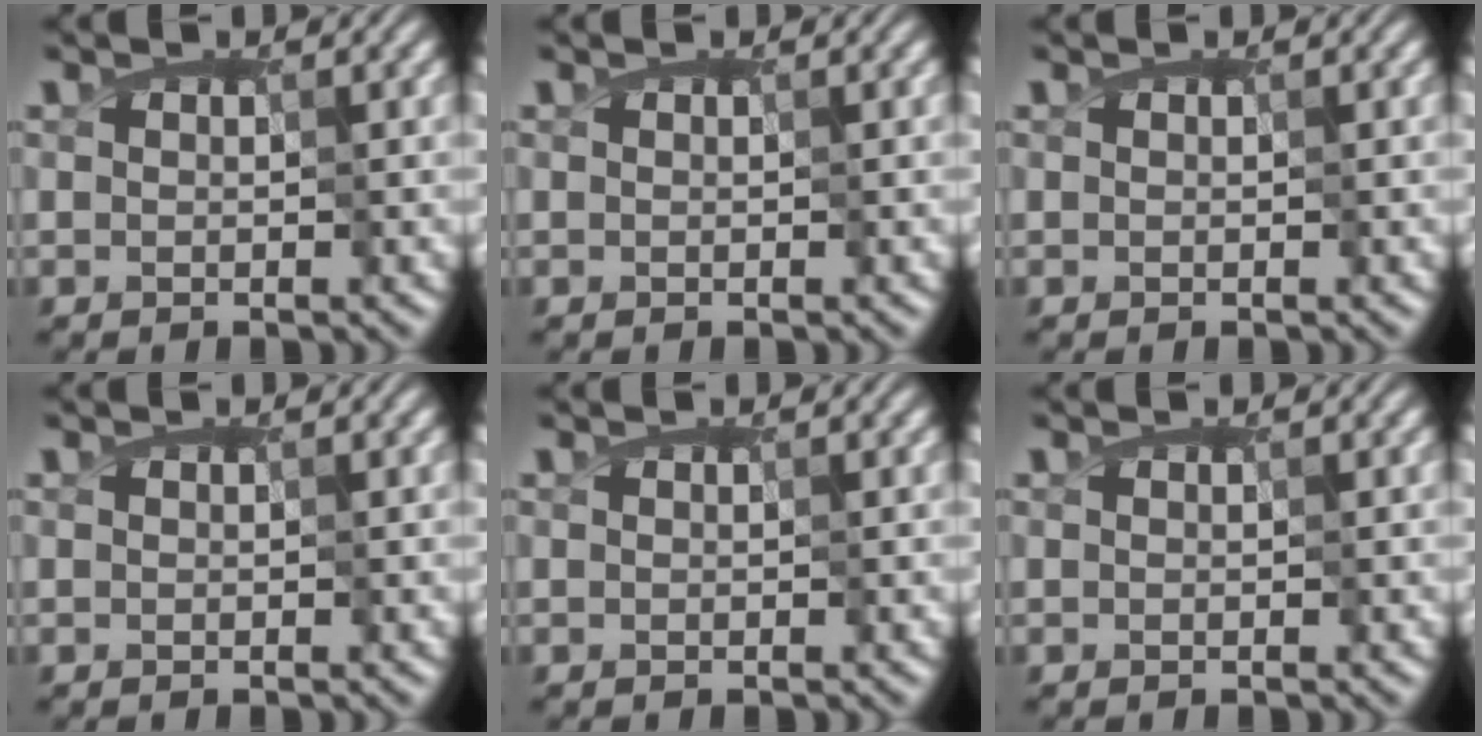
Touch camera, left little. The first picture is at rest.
{"total": 0.0}
{"total": 0.0}
{"total": 0.0}
{"total": 0.0}
{"total": 0.0}